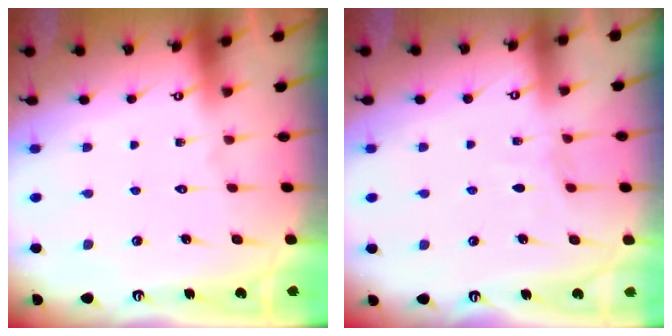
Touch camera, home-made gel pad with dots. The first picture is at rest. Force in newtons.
{"total": 2.6, "press": 2.6, "slide": 0.3}